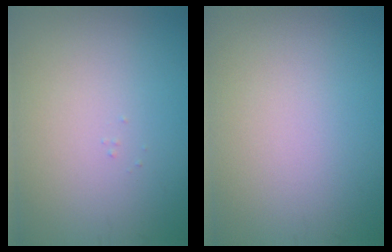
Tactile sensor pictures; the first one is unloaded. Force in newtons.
{"total": 0.0}